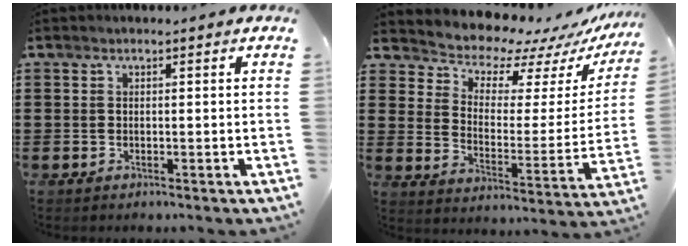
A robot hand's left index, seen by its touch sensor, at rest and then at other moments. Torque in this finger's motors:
{"motor_torque": [1.07, -1.07, 0.63, 0.06]}